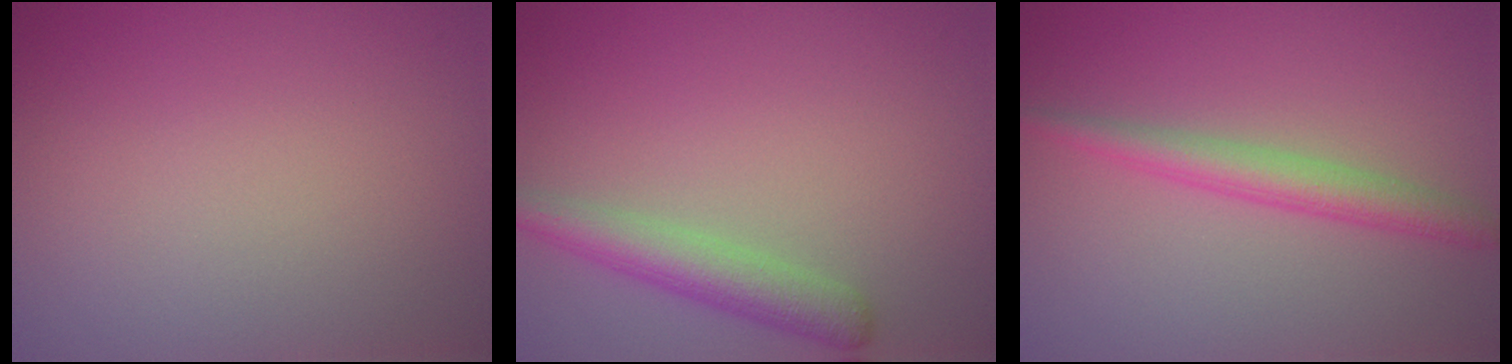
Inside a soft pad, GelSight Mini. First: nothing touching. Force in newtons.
{"total": 3.5, "press": 3.5, "slide": 0.2}
{"total": 2.9, "press": 2.9, "slide": 0.1}